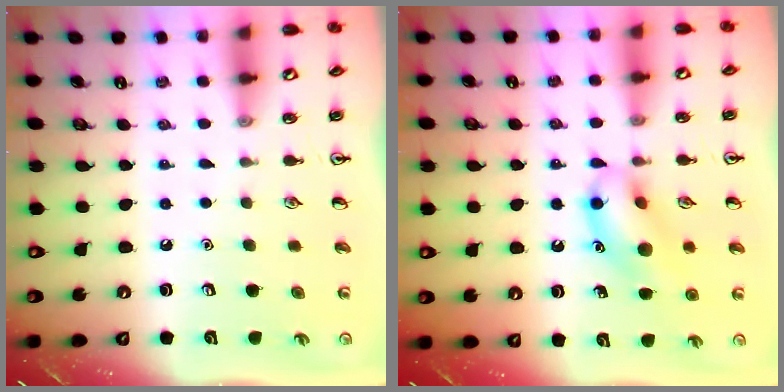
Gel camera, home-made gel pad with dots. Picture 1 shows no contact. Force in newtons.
{"total": 12.8, "press": 12.7, "slide": 1.3}